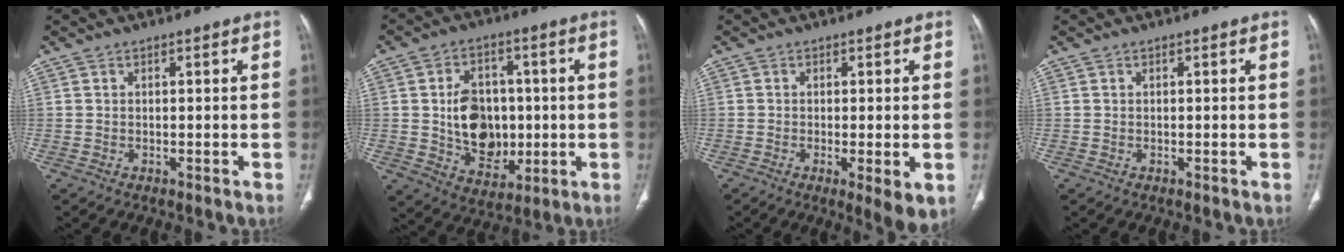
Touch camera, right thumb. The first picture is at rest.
{"total": 13.4, "force": [-0.2, 10.1, 8.8], "torque": [-0.100, 0.003, 0.011]}
{"total": 5.8, "force": [-1.5, 1.3, 5.4], "torque": [-0.087, -0.018, -0.022]}
{"total": 0.0}